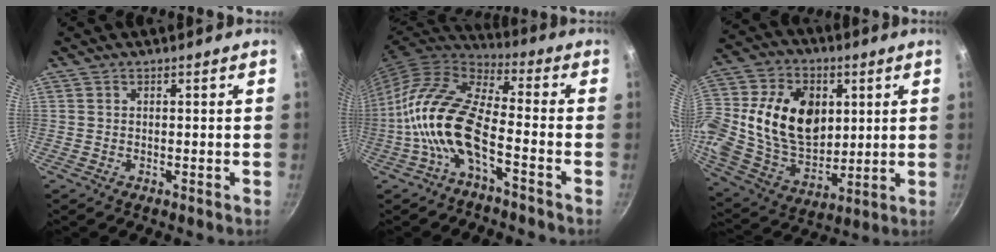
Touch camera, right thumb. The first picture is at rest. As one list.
[{"total": 15.3, "force": [-5.2, 6.6, 12.8], "torque": [-0.252, 0.046, -0.115]}, {"total": 22.3, "force": [3.9, 15.9, 15.2], "torque": [-0.262, -0.004, 0.073]}]